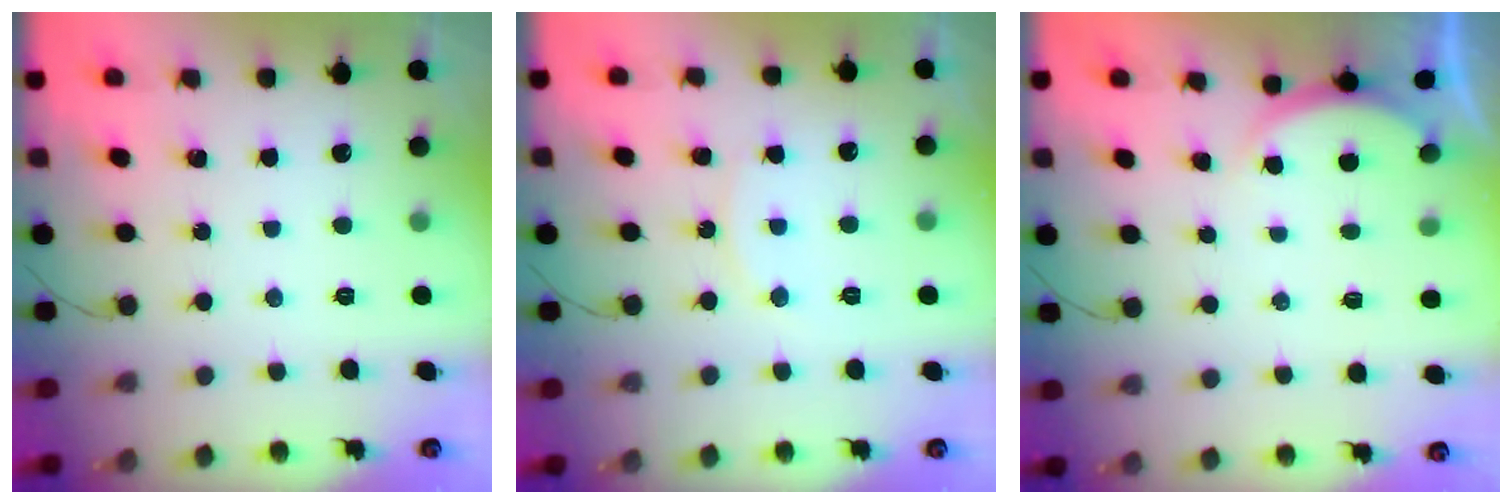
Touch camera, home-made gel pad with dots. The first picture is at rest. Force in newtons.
{"total": 6.5, "press": 6.5, "slide": 0.2}
{"total": 2.4, "press": 2.4, "slide": 0.6}